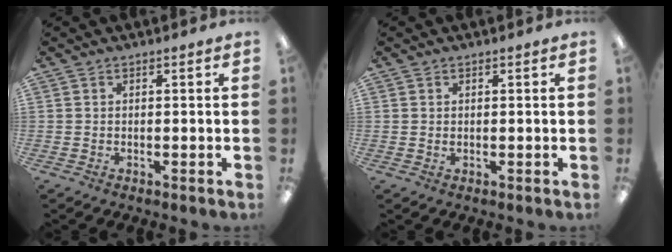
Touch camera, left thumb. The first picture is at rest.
{"total": 0.6, "force": [0.4, 0.5, 0.1], "torque": [0.004, -0.003, 0.005]}